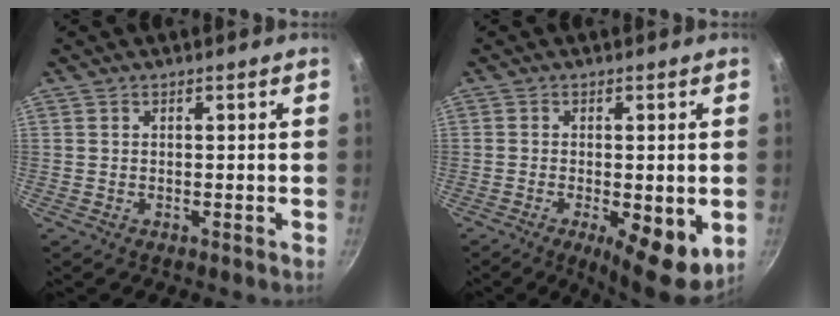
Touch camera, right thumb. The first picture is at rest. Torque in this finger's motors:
{"motor_torque": [-0.11, 0.66, -0.15, 0.04, 0.25]}